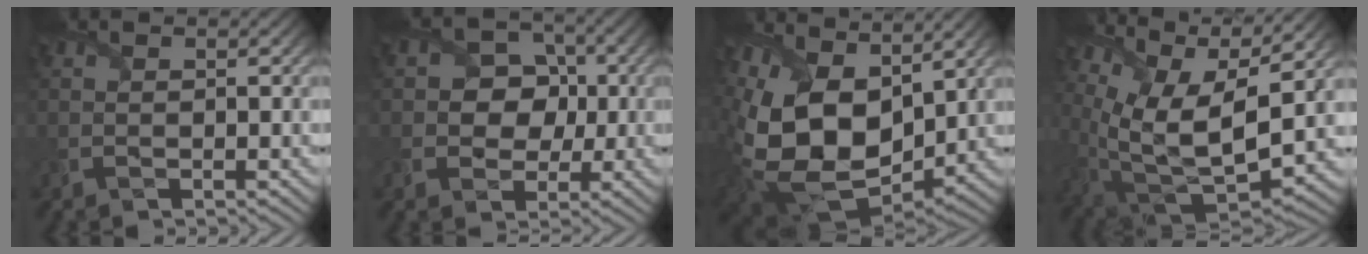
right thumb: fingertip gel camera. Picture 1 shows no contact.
{"total": 6.7, "force": [0.3, 5.8, 3.4], "torque": [-0.062, 0.014, -0.017]}
{"total": 16.6, "force": [3.7, 10.7, 12.0], "torque": [-0.284, -0.016, 0.080]}
{"total": 15.6, "force": [6.6, 7.1, 12.3], "torque": [-0.272, 0.019, 0.131]}